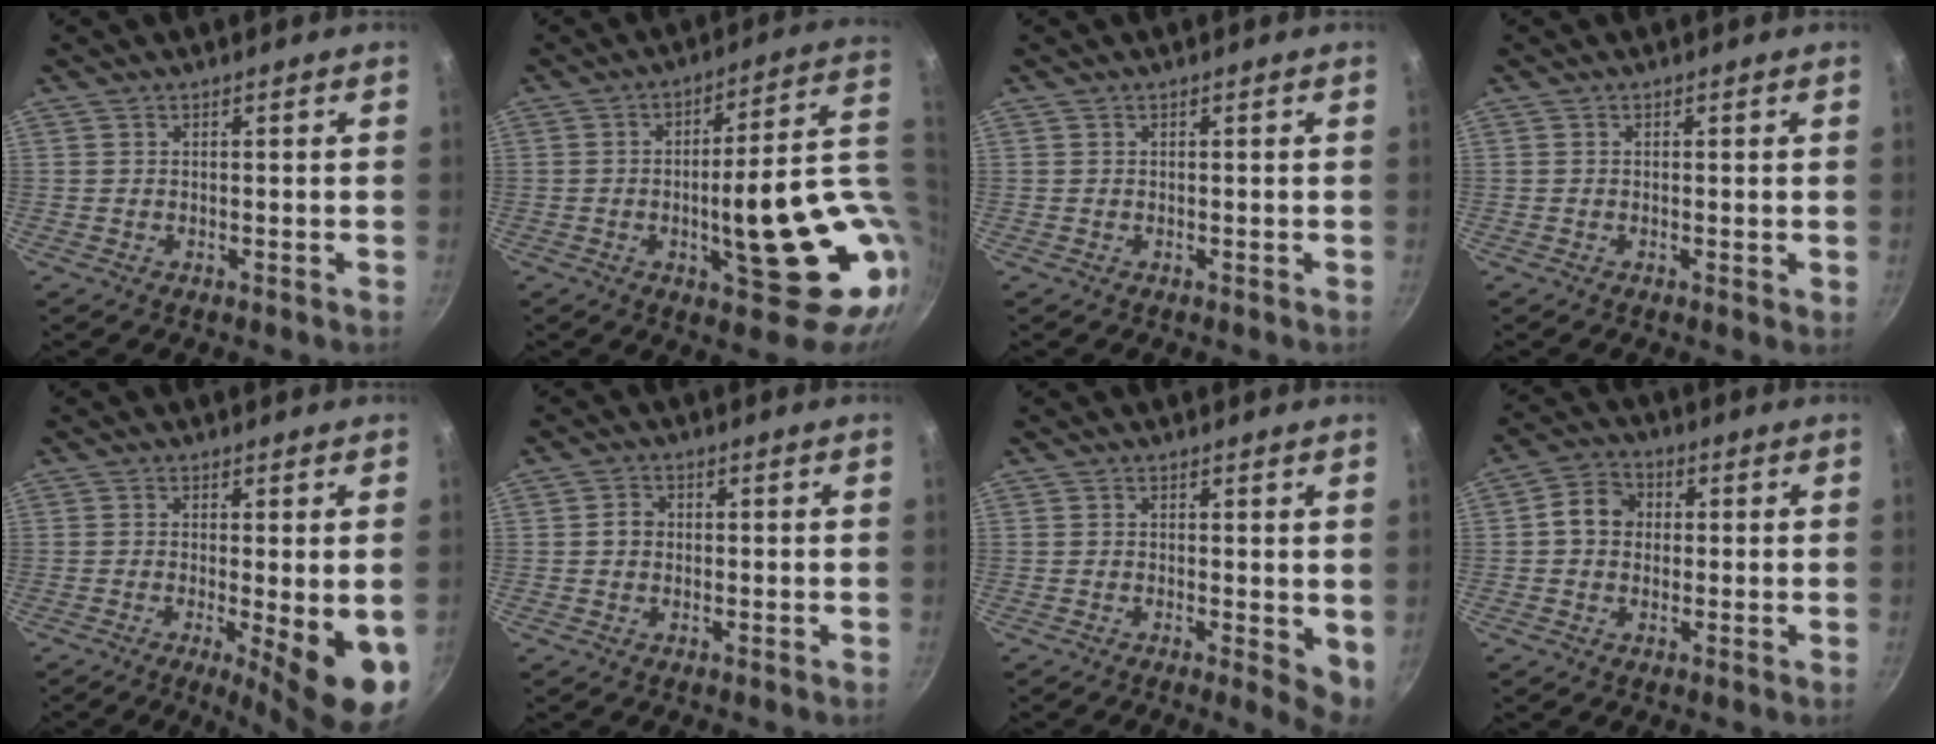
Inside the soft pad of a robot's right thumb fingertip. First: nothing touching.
{"total": 24.5, "force": [-1.8, 8.4, 23.0], "torque": [-0.267, -0.006, -0.011]}
{"total": 0.0}
{"total": 0.6, "force": [-0.1, 0.2, 0.6], "torque": [-0.008, -0.001, -0.003]}
{"total": 10.7, "force": [-2.4, 2.3, 10.2], "torque": [-0.129, -0.013, -0.026]}
{"total": 2.5, "force": [0.0, 2.1, 1.2], "torque": [-0.009, 0.006, -0.002]}
{"total": 5.0, "force": [-0.2, 2.0, 4.6], "torque": [-0.051, -0.007, -0.002]}
{"total": 6.5, "force": [0.6, 5.4, 3.6], "torque": [-0.037, 0.014, -0.006]}